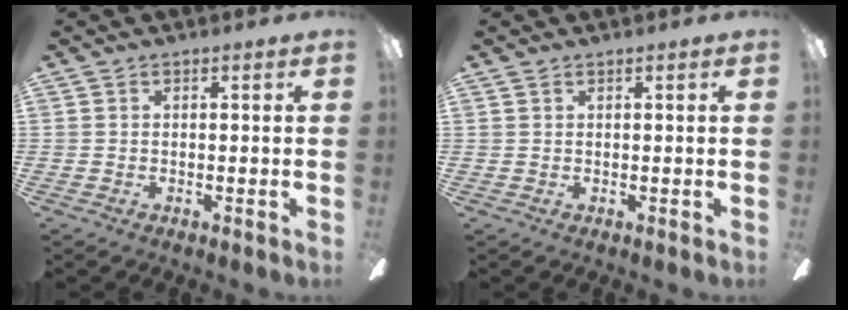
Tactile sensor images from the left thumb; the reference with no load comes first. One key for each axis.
{"total": 0.6, "fx": 0.5, "fy": 0.2, "fz": 0.2, "tx": -0.004, "ty": 0.003, "tz": 0.008}